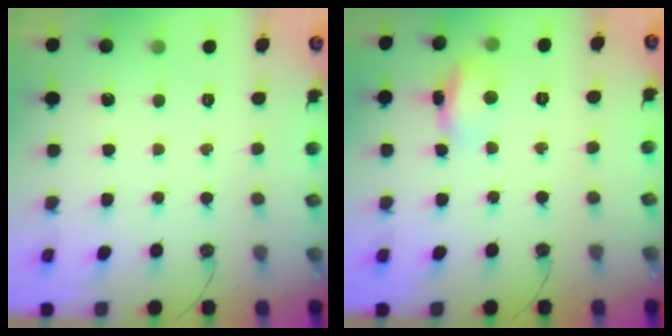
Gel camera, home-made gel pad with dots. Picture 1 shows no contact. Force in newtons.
{"total": 8.7, "press": 8.6, "slide": 0.5}